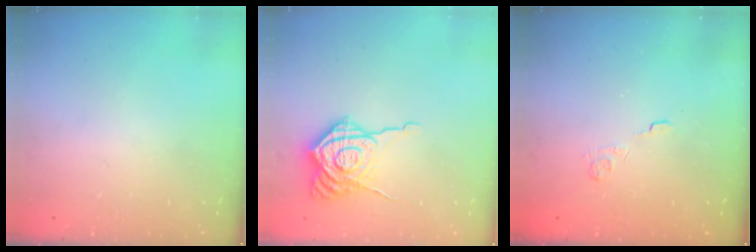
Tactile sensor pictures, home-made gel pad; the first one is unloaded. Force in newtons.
{"total": 14.4, "press": 14.3, "slide": 1.1}
{"total": 2.4, "press": 1.9, "slide": 1.4}